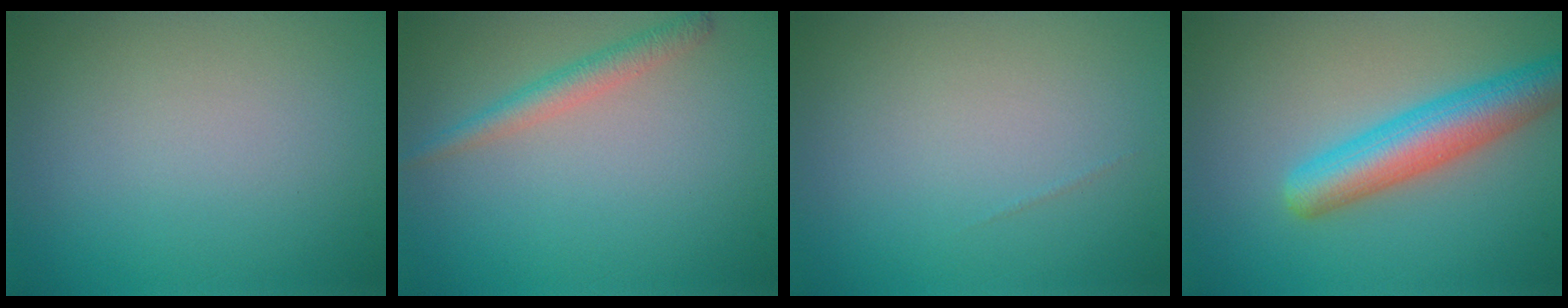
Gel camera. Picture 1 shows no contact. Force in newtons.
{"total": 2.2, "press": 2.2, "slide": 0.0}
{"total": 0.0}
{"total": 5.7, "press": 5.7, "slide": 0.3}